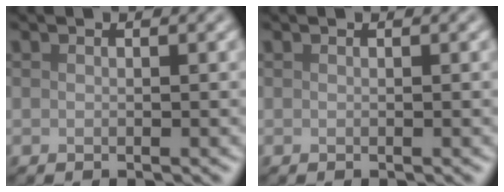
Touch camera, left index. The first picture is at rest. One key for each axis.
{"total": 0.0}